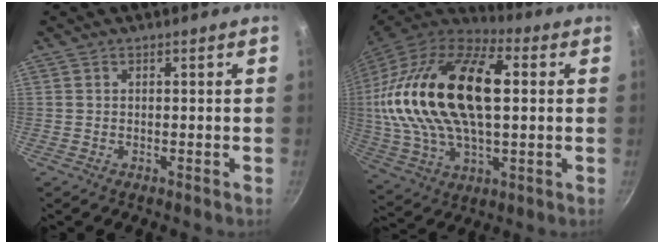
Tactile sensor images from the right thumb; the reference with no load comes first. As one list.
[{"total": 29.2, "force": [4.3, 15.3, 24.5], "torque": [-0.470, 0.014, 0.070]}]